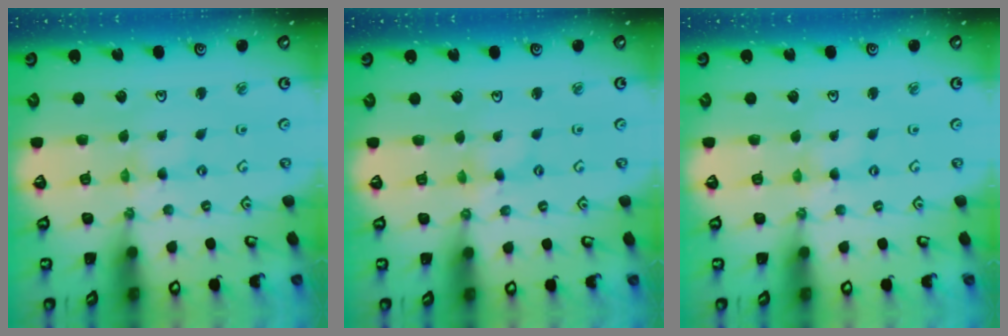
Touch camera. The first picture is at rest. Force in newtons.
{"total": 1.3, "press": 1.3, "slide": 0.3}
{"total": 0.0}